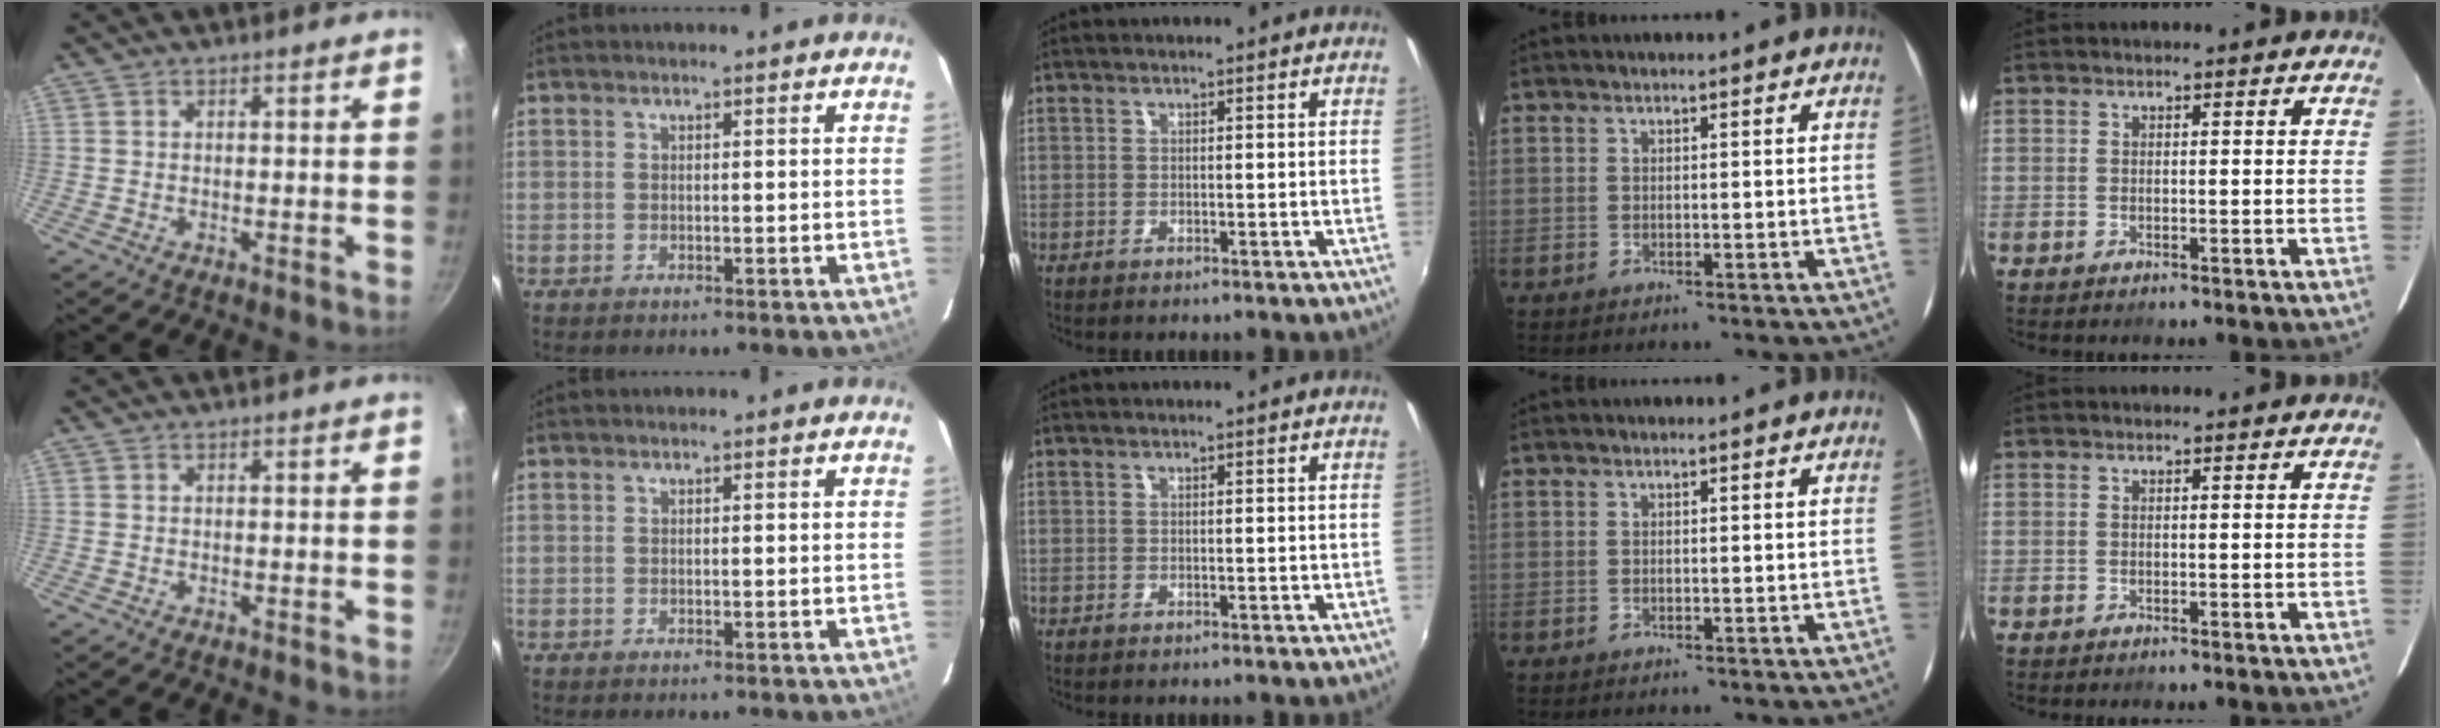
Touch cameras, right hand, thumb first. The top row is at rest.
{}